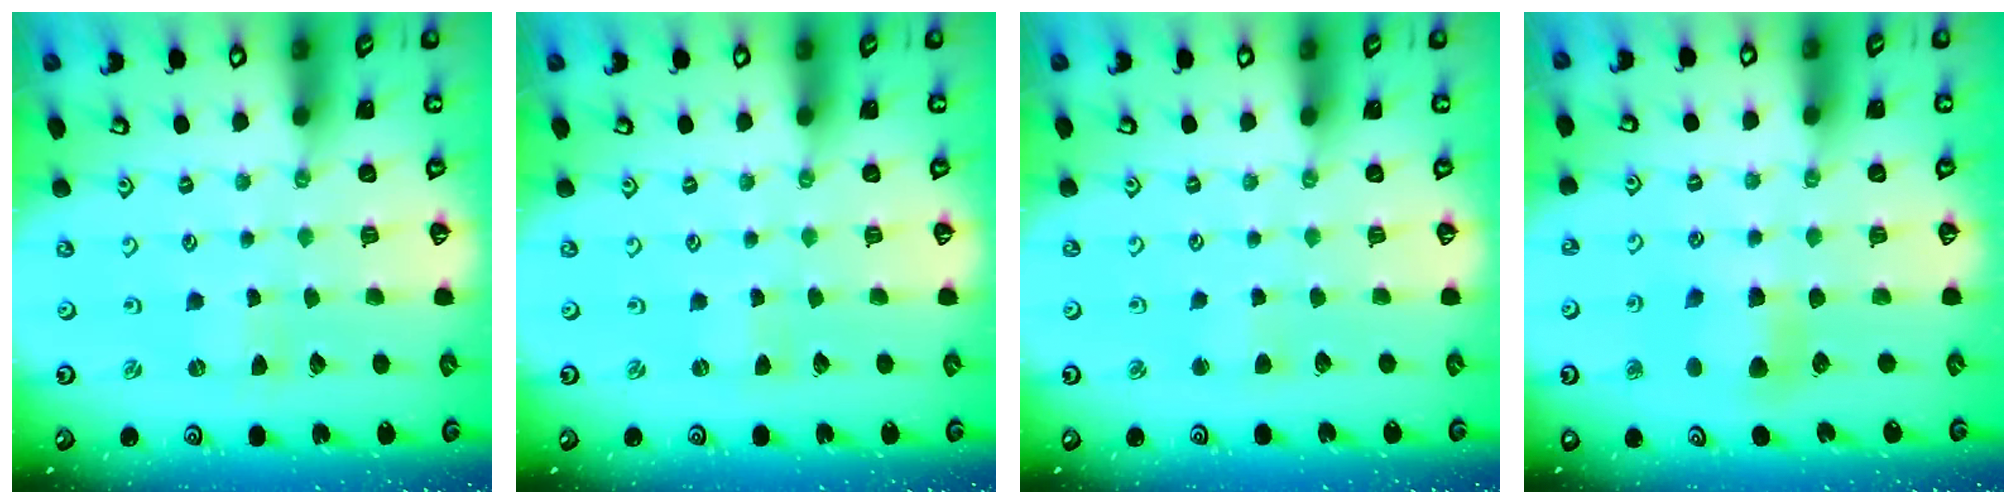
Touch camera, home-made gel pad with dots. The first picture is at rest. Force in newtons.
{"total": 0.0}
{"total": 2.9, "press": 2.9, "slide": 0.4}
{"total": 5.9, "press": 5.9, "slide": 0.4}